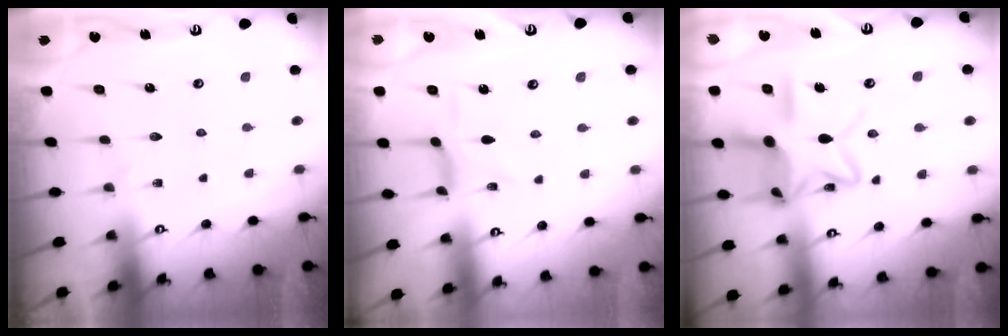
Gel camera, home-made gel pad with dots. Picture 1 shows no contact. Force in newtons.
{"total": 2.8, "press": 2.7, "slide": 0.6}
{"total": 17.2, "press": 17.1, "slide": 1.3}